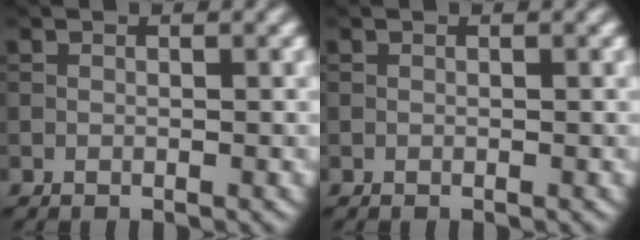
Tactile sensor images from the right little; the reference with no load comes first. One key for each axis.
{"total": 0.0}